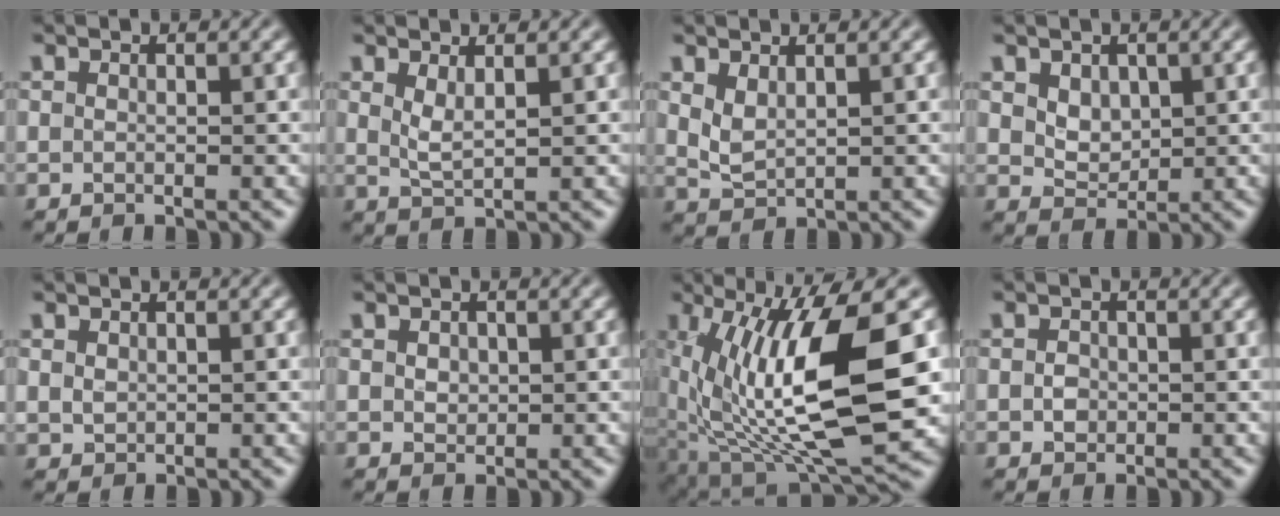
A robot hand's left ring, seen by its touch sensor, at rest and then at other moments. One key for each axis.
{"total": 1.8, "fx": 0.9, "fy": 0.5, "fz": 1.5, "tx": -0.034, "ty": -0.006, "tz": 0.022}
{"total": 1.9, "fx": 1.1, "fy": 0.9, "fz": 1.4, "tx": -0.036, "ty": -0.004, "tz": 0.028}
{"total": 2.1, "fx": 0.9, "fy": 1.6, "fz": 1.2, "tx": -0.024, "ty": -0.006, "tz": 0.021}
{"total": 1.0, "fx": 0.4, "fy": 0.8, "fz": 0.5, "tx": -0.012, "ty": -0.003, "tz": 0.013}
{"total": 1.3, "fx": 0.4, "fy": 1.1, "fz": 0.7, "tx": -0.015, "ty": -0.002, "tz": 0.010}
{"total": 13.3, "fx": 1.0, "fy": 5.0, "fz": 12.3, "tx": -0.224, "ty": -0.023, "tz": 0.027}
{"total": 1.3, "fx": -0.1, "fy": 1.1, "fz": 0.6, "tx": -0.011, "ty": -0.003, "tz": -0.003}